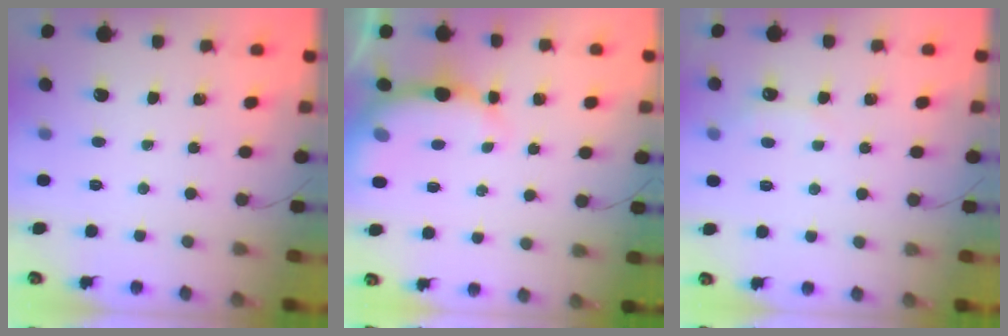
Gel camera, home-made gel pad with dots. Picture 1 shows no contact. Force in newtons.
{"total": 8.4, "press": 8.3, "slide": 1.7}
{"total": 4.4, "press": 4.4, "slide": 0.7}